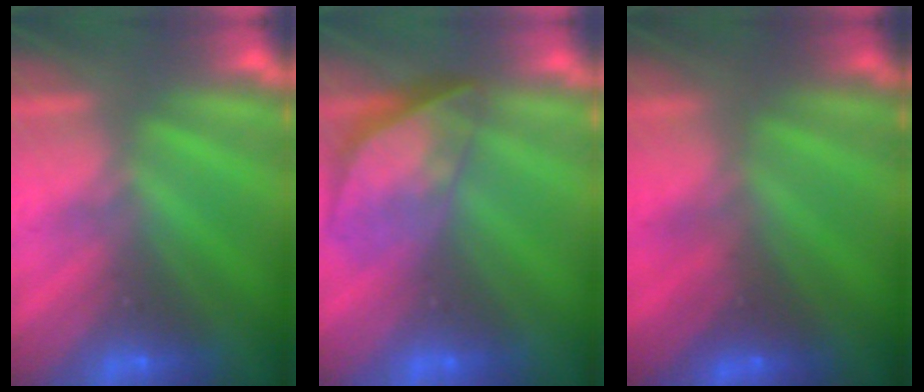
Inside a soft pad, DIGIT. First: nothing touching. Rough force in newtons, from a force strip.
{"total": 3.6}
{"total": 2.2}